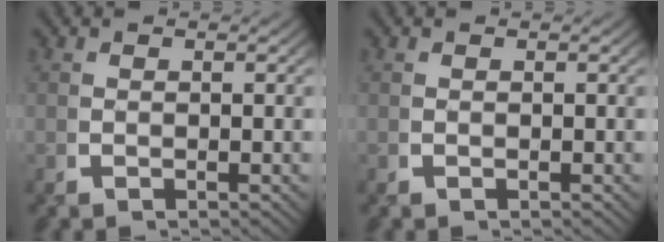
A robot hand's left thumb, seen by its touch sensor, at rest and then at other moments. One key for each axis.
{"total": 0.0}